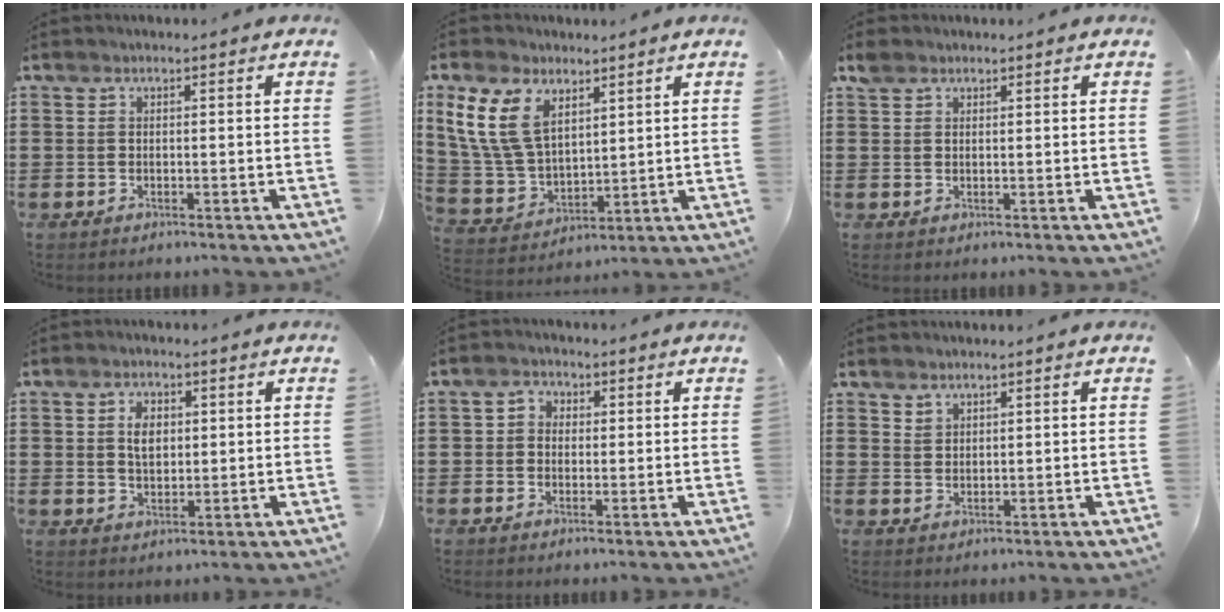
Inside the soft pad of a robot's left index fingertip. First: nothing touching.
{"total": 11.3, "force": [5.9, 6.8, 6.8], "torque": [-0.183, 0.004, 0.109]}
{"total": 1.6, "force": [1.3, 0.9, 0.4], "torque": [-0.012, 0.005, 0.025]}
{"total": 3.9, "force": [0.9, 2.4, 3.0], "torque": [-0.056, 0.008, 0.013]}
{"total": 2.3, "force": [-0.1, 2.3, 0.4], "torque": [-0.020, 0.011, -0.008]}
{"total": 1.8, "force": [1.5, 0.9, 0.1], "torque": [-0.005, 0.001, 0.031]}